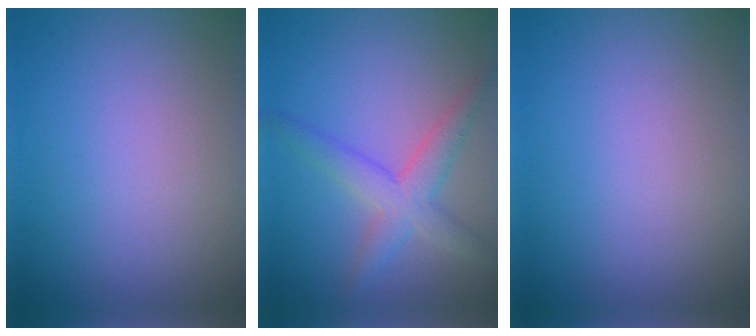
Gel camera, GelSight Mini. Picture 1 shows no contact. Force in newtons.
{"total": 3.8, "press": 3.8, "slide": 0.1}
{"total": 0.0}